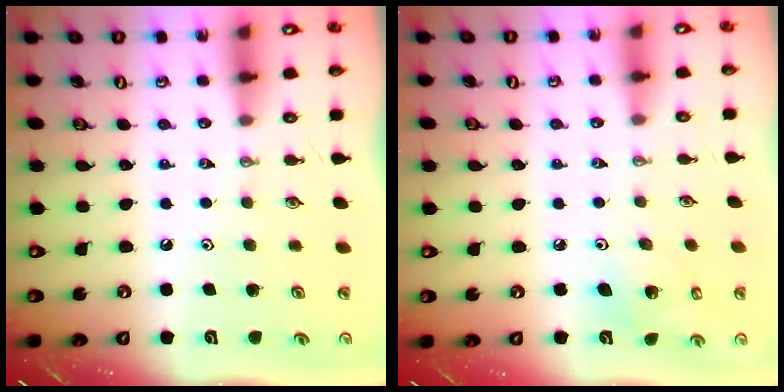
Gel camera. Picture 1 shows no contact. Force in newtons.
{"total": 6.0, "press": 5.6, "slide": 2.3}